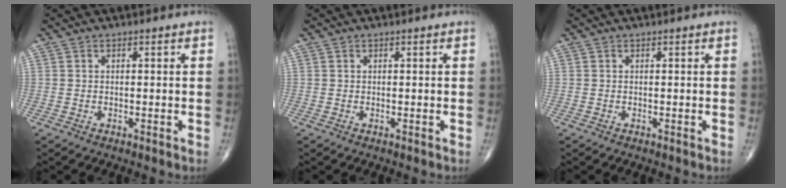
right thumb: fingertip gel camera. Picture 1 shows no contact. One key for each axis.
{"total": 0.0}
{"total": 0.0}